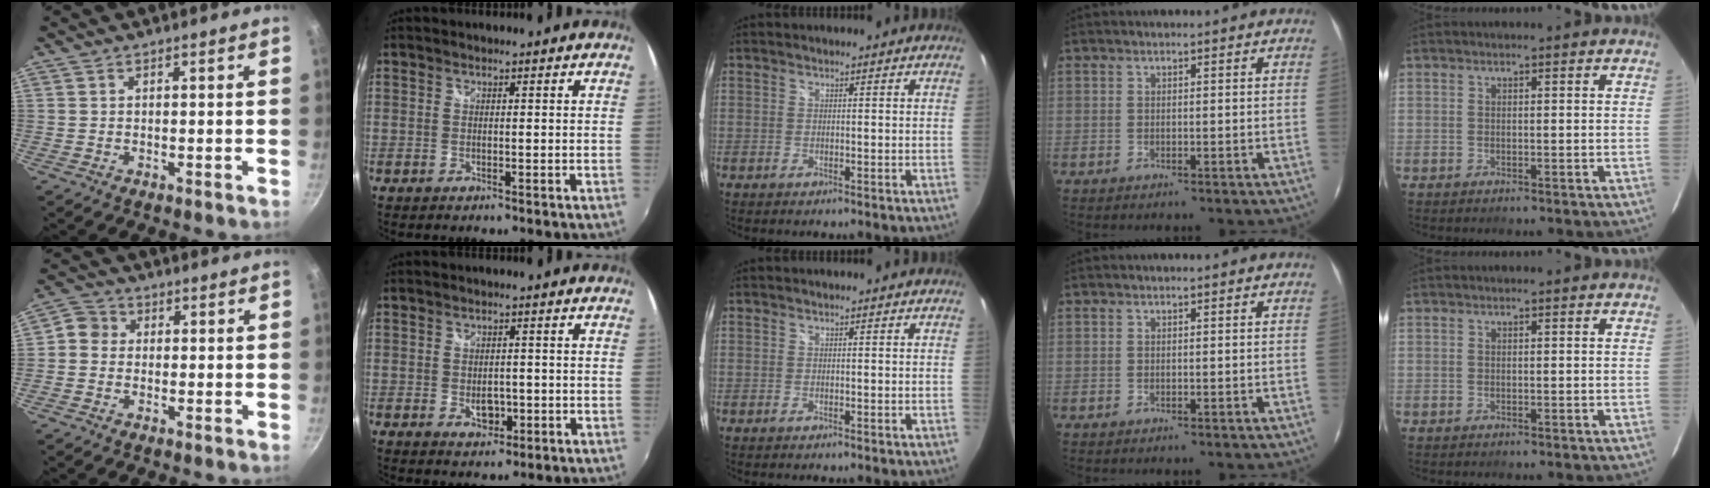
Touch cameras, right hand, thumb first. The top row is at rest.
{"thumb": {"total": 4.1, "force": [-0.1, 3.8, 1.5], "torque": [-0.009, 0.009, -0.020]}, "index": {"total": 3.7, "force": [-1.0, 2.6, 2.4], "torque": [-0.040, -0.002, -0.012]}}